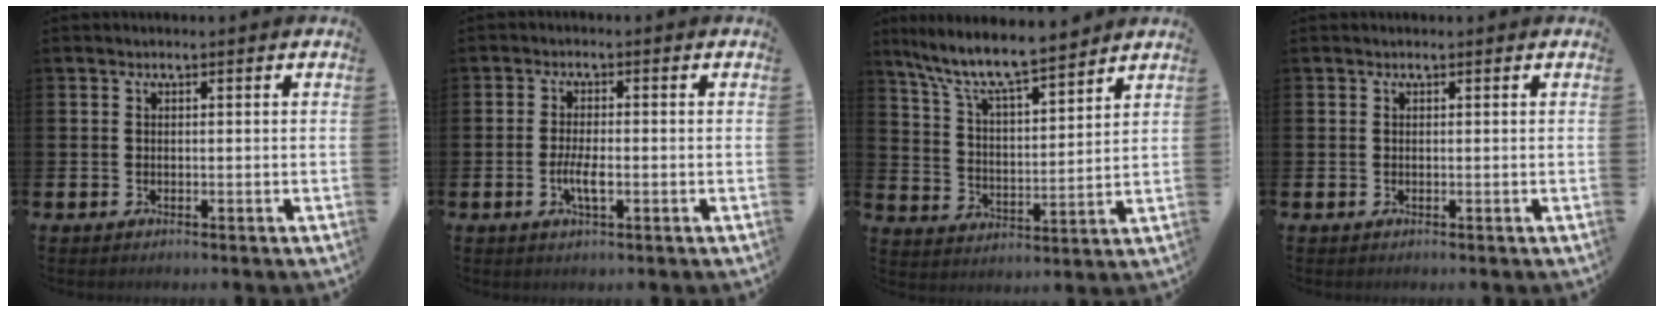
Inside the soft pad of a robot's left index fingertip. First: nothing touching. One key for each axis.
{"total": 3.1, "fx": -0.8, "fy": 0.9, "fz": 2.8, "tx": -0.046, "ty": 0.001, "tz": -0.016}
{"total": 9.2, "fx": 8.4, "fy": 0.9, "fz": 3.6, "tx": -0.107, "ty": -0.053, "tz": 0.146}
{"total": 0.0}